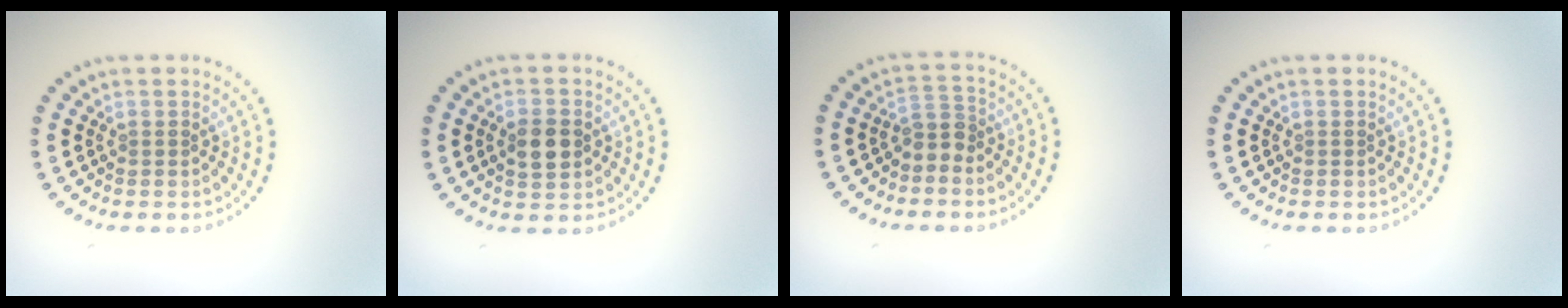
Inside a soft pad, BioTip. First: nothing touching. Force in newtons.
{"total": 3.2, "press": 3.2, "slide": 0.1}
{"total": 2.1, "press": 1.7, "slide": 1.3}
{"total": 0.0}